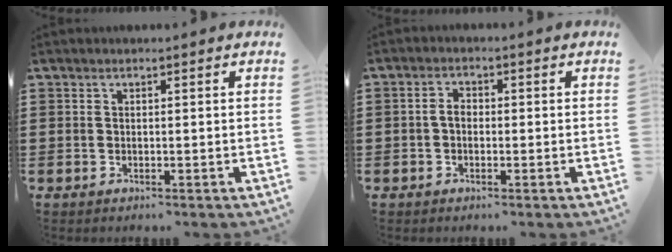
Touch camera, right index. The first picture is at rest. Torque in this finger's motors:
{"motor_torque": [0.58, -0.32, 0.26, 0.01]}